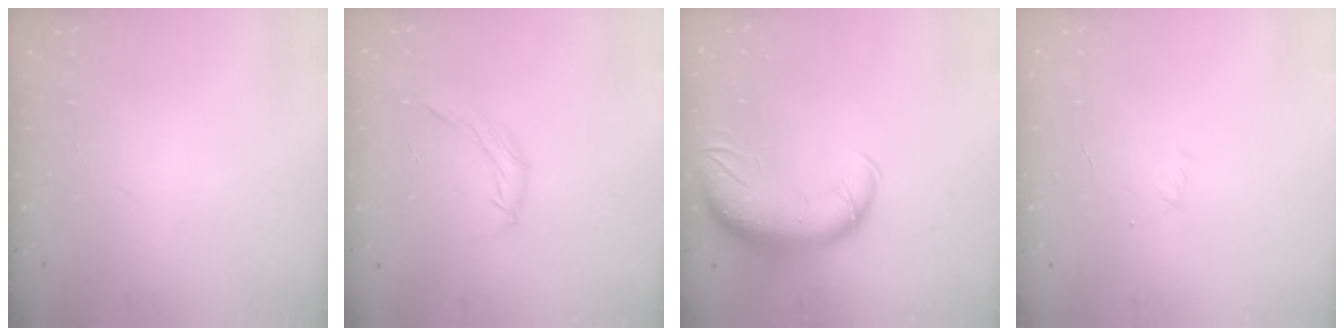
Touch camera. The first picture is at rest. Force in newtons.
{"total": 6.3, "press": 6.3, "slide": 0.5}
{"total": 11.9, "press": 11.5, "slide": 2.8}
{"total": 3.0, "press": 2.9, "slide": 0.7}